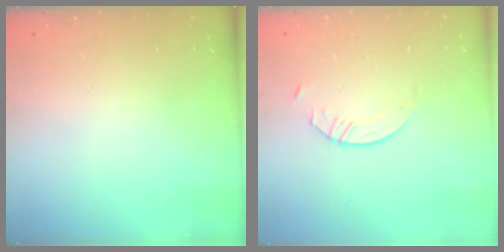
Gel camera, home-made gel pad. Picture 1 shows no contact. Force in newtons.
{"total": 2.9, "press": 2.9, "slide": 0.3}